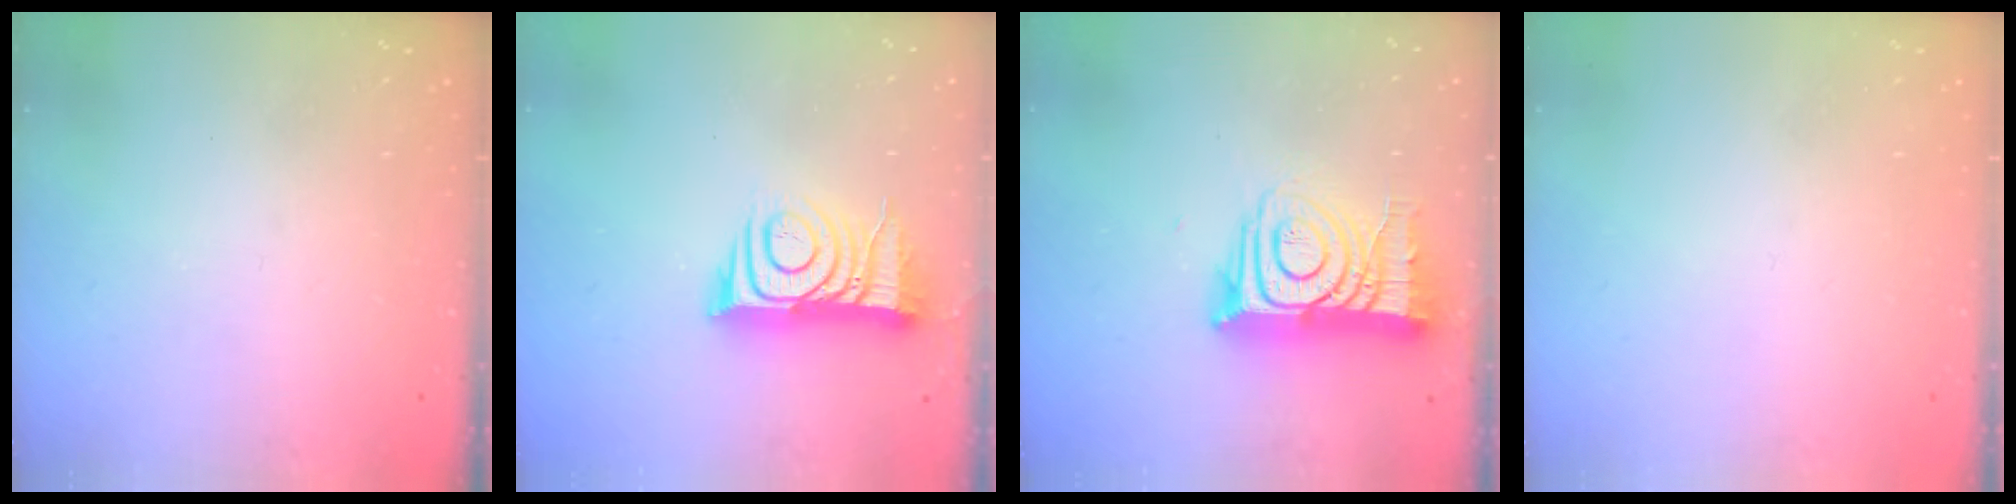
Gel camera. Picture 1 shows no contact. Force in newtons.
{"total": 12.0, "press": 12.0, "slide": 1.1}
{"total": 14.2, "press": 14.2, "slide": 1.2}
{"total": 1.5, "press": 1.5, "slide": 0.1}